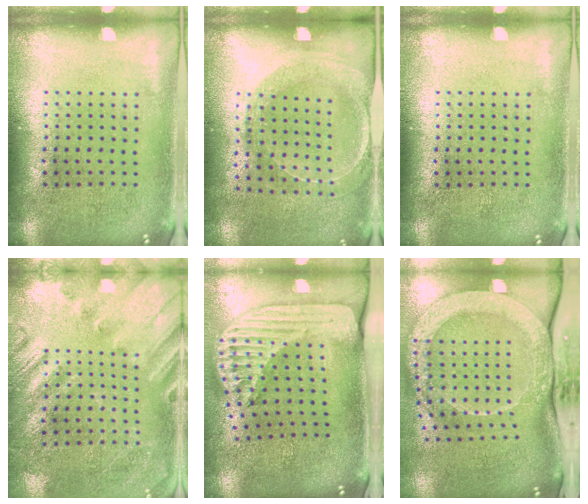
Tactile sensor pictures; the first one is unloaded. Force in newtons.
{"total": 1.5, "press": 1.5, "slide": 0.4}
{"total": 0.0}
{"total": 2.4, "press": 2.0, "slide": 1.3}
{"total": 2.6, "press": 1.9, "slide": 1.8}
{"total": 3.1, "press": 2.3, "slide": 2.1}